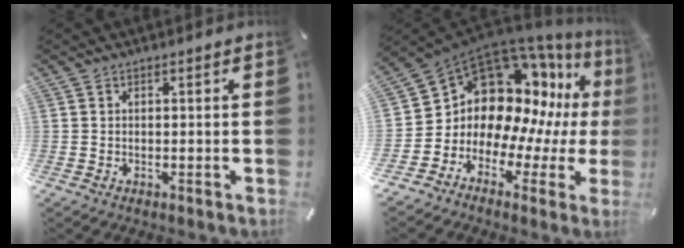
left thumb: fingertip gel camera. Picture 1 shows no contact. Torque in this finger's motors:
{"motor_torque": [0.30, 2.02, 1.23, 0.97, 0.16]}